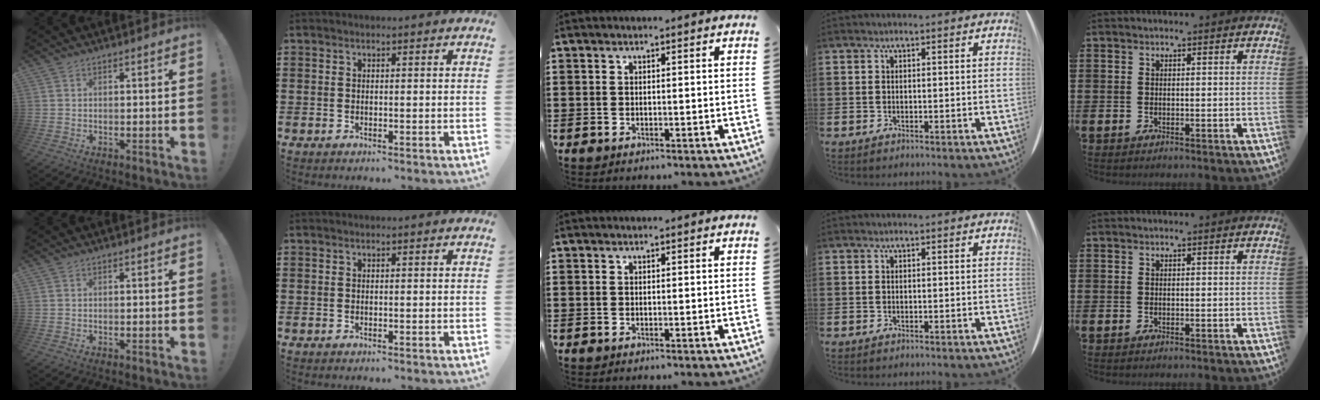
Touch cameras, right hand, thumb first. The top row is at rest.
{}